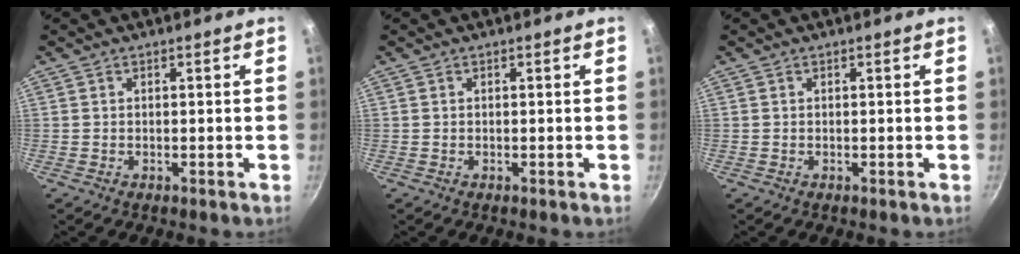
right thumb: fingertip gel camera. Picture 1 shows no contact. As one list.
[{"total": 0.0}, {"total": 0.0}]